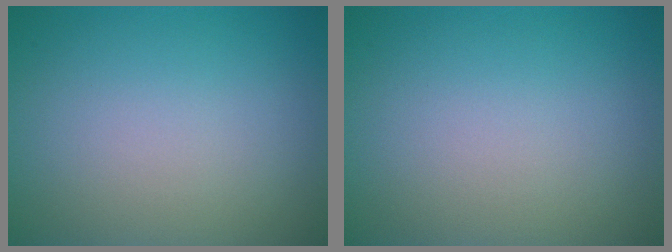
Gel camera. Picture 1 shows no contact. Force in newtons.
{"total": 0.0}